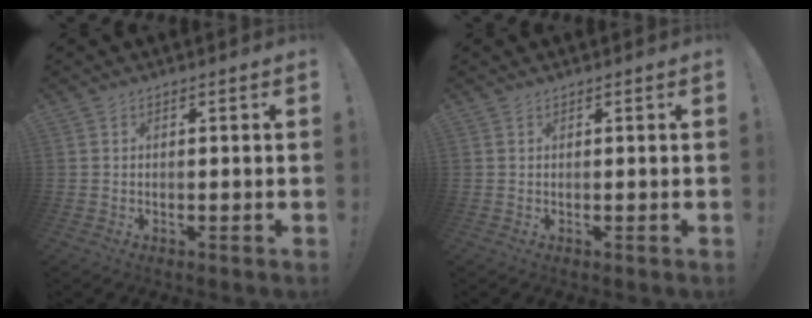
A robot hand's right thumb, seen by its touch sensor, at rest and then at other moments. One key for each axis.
{"total": 0.0}